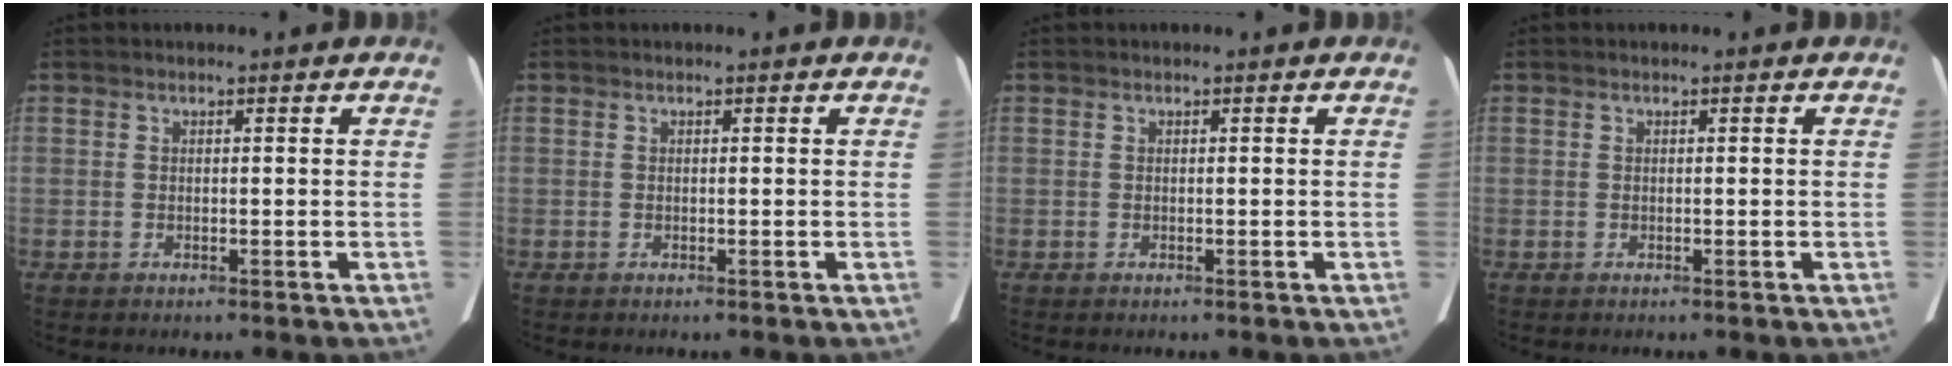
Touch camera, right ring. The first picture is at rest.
{"total": 0.0}
{"total": 0.0}
{"total": 0.0}